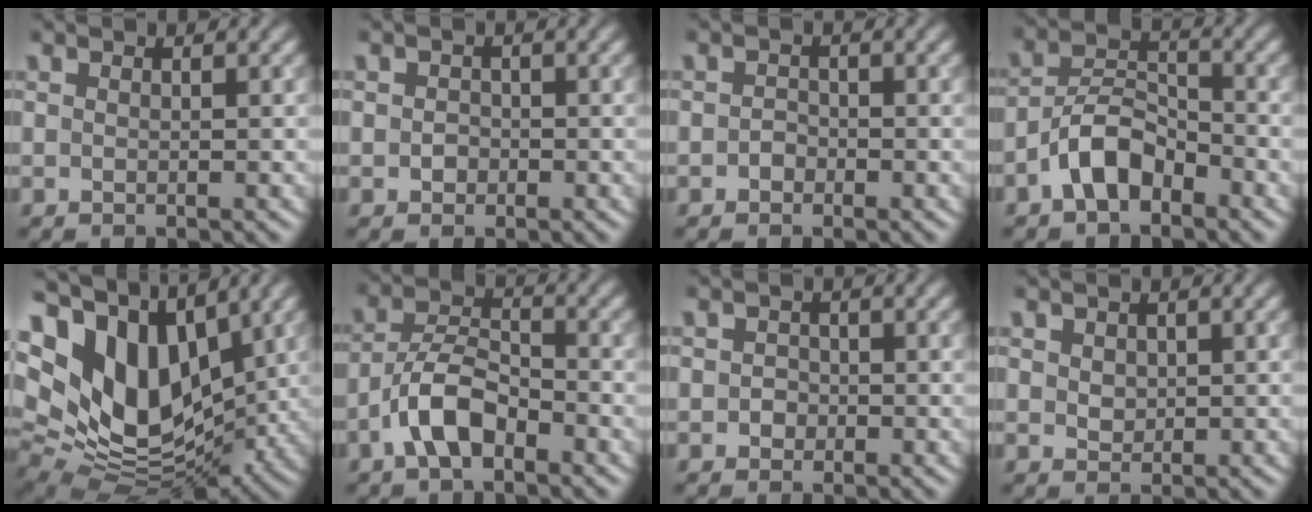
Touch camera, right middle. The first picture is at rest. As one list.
[{"total": 1.0, "force": [-0.2, 1.0, 0.3], "torque": [0.000, -0.002, -0.006]}, {"total": 1.0, "force": [-0.5, 0.8, 0.3], "torque": [-0.004, -0.001, -0.009]}, {"total": 4.5, "force": [-2.8, 2.3, 2.7], "torque": [-0.046, 0.012, -0.060]}, {"total": 14.7, "force": [5.0, 8.9, 10.6], "torque": [-0.214, 0.004, 0.099]}, {"total": 4.7, "force": [-2.7, 2.1, 3.2], "torque": [-0.055, 0.013, -0.058]}, {"total": 1.1, "force": [-0.3, 1.0, 0.2], "torque": [0.005, 0.000, -0.007]}, {"total": 1.3, "force": [0.4, 1.1, 0.6], "torque": [-0.011, -0.002, 0.010]}]